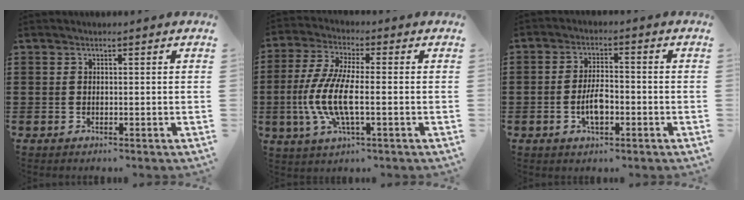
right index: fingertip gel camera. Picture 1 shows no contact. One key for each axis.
{"total": 9.1, "fx": -2.1, "fy": 2.7, "fz": 8.4, "tx": -0.197, "ty": -0.016, "tz": -0.048}
{"total": 5.1, "fx": -1.4, "fy": 2.2, "fz": 4.4, "tx": -0.090, "ty": 0.004, "tz": -0.029}